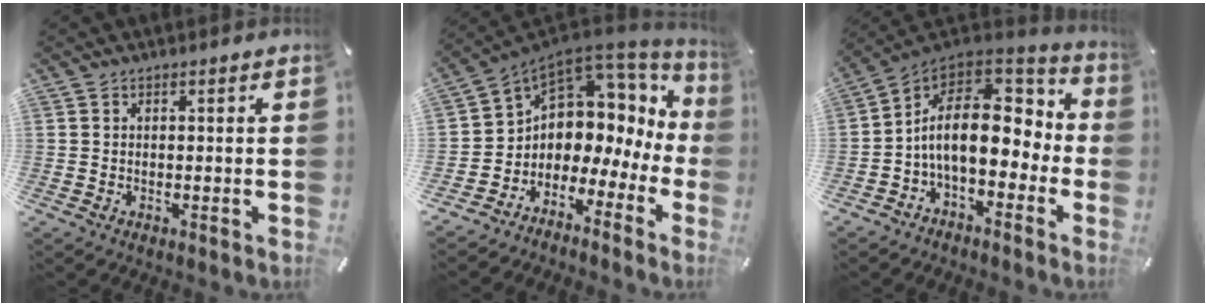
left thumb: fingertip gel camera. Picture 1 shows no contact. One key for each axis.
{"total": 6.8, "fx": 2.2, "fy": 6.4, "fz": 1.1, "tx": -0.037, "ty": -0.049, "tz": 0.045}
{"total": 16.8, "fx": 0.6, "fy": 10.1, "fz": 13.3, "tx": -0.246, "ty": -0.007, "tz": 0.011}